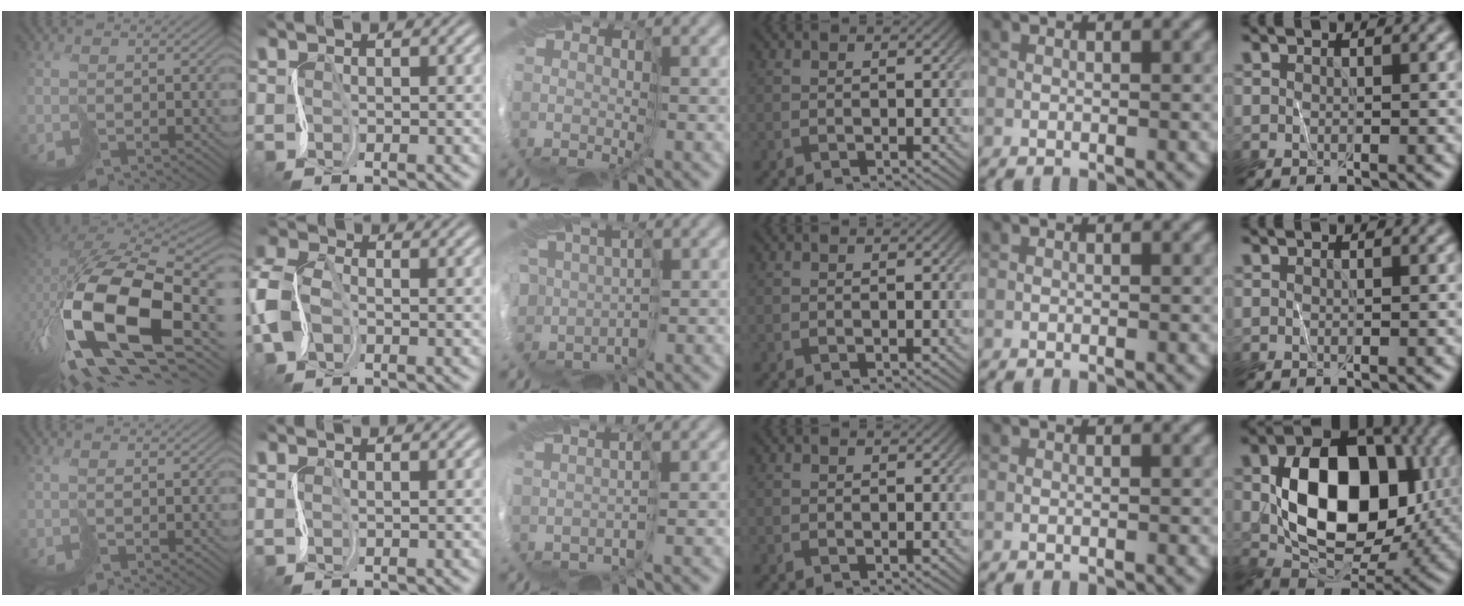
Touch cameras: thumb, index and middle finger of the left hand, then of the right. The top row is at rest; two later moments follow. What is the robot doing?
{"motion": "cut", "object": "bubble wrap"}